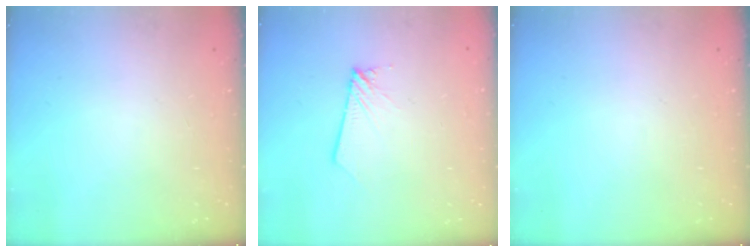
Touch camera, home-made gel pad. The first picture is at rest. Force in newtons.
{"total": 2.0, "press": 2.0, "slide": 0.2}
{"total": 0.0}